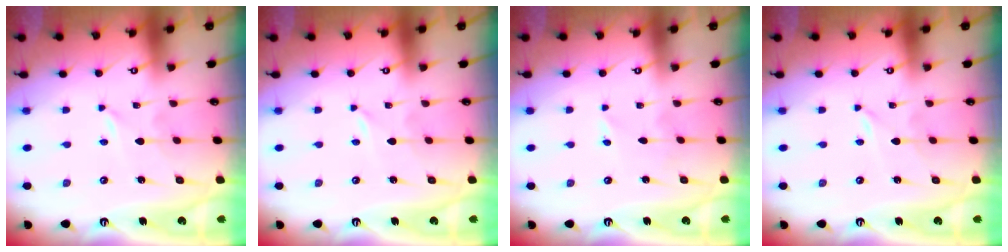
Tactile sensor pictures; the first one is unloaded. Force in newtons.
{"total": 0.0}
{"total": 3.5, "press": 3.5, "slide": 0.3}
{"total": 0.0}